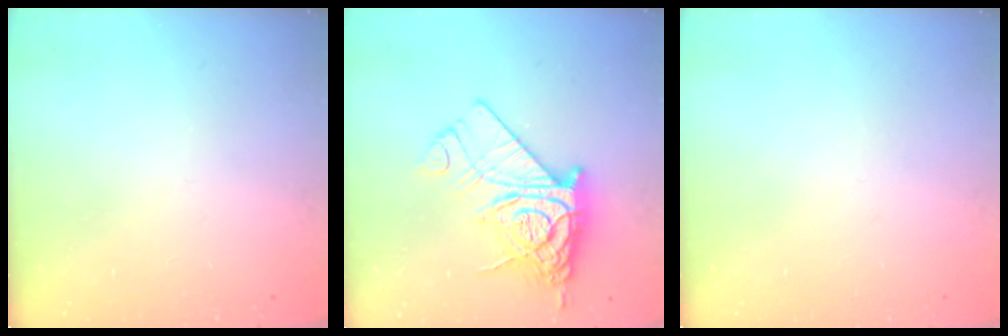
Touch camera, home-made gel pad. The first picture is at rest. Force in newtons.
{"total": 16.9, "press": 16.8, "slide": 1.7}
{"total": 0.0}